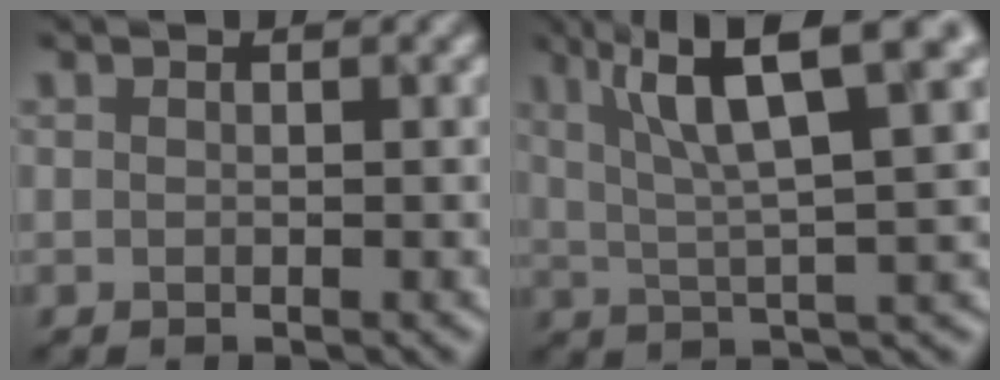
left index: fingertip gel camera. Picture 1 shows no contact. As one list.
[{"total": 9.8, "force": [4.1, 1.8, 8.7], "torque": [-0.141, 0.022, 0.083]}]